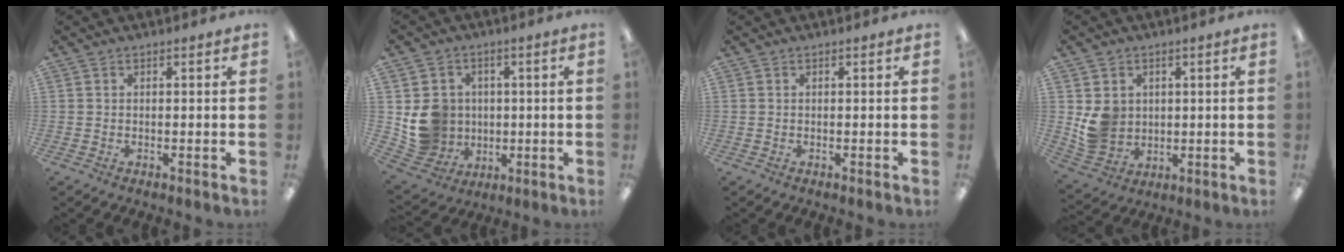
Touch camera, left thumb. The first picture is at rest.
{"total": 9.7, "force": [0.7, 9.5, 2.1], "torque": [-0.057, -0.001, 0.029]}
{"total": 0.0}
{"total": 7.5, "force": [1.7, 7.0, 2.3], "torque": [-0.043, 0.001, 0.039]}